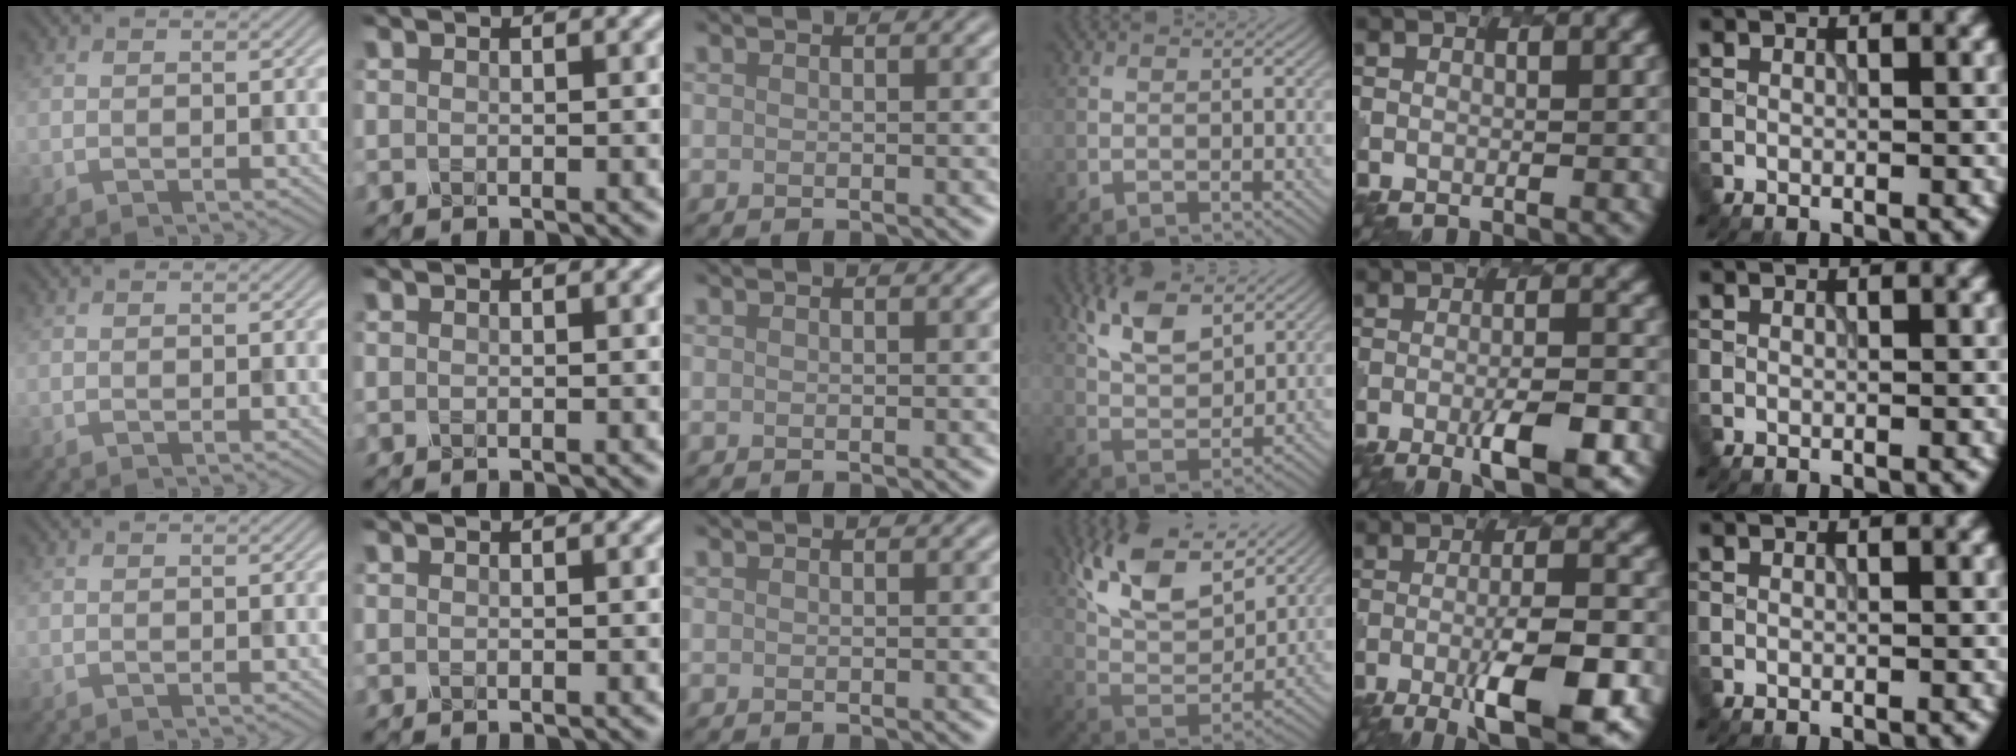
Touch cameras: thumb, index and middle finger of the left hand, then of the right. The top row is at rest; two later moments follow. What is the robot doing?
{"motion": "insert", "object": "pen bag"}